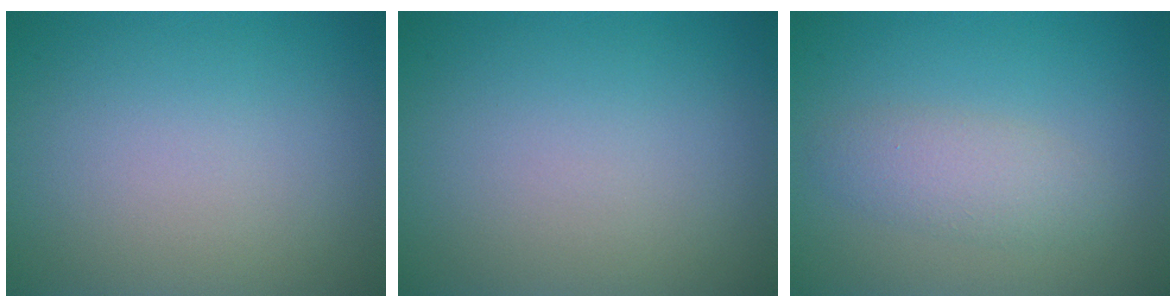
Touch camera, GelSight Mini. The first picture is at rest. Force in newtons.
{"total": 0.0}
{"total": 2.6, "press": 2.6, "slide": 0.1}